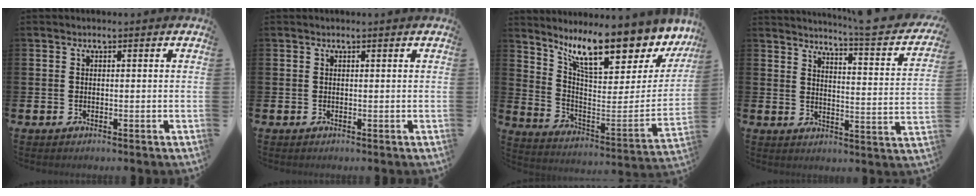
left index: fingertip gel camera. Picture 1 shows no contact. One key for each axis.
{"total": 0.0}
{"total": 13.0, "fx": 10.0, "fy": 4.2, "fz": 7.2, "tx": -0.147, "ty": -0.074, "tz": 0.168}
{"total": 4.5, "fx": 4.0, "fy": -0.4, "fz": 1.9, "tx": -0.036, "ty": -0.046, "tz": 0.056}